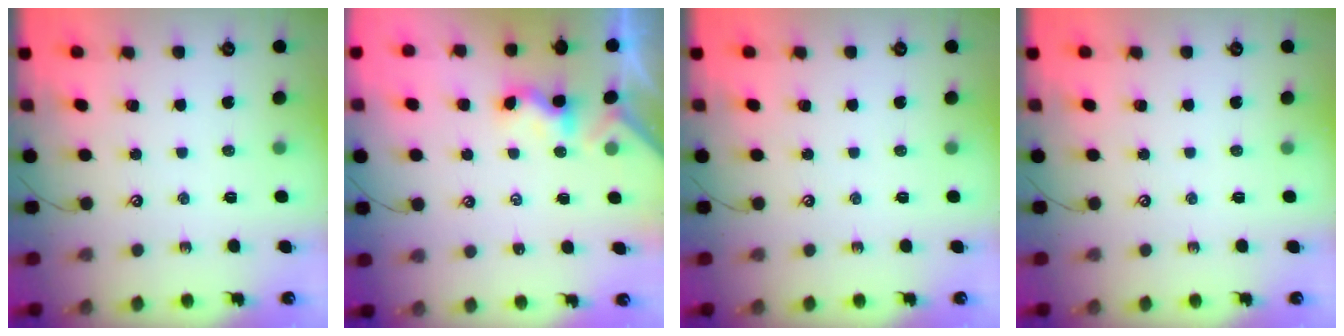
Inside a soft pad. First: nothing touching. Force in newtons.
{"total": 1.6, "press": 1.5, "slide": 0.5}
{"total": 0.0}
{"total": 0.0}